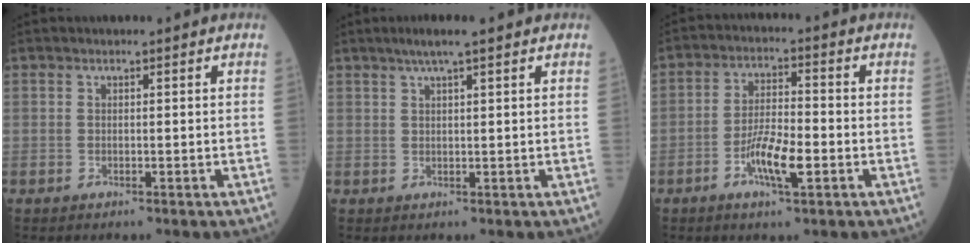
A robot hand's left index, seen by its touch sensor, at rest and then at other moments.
{"total": 4.2, "force": [2.9, 0.2, 3.1], "torque": [-0.056, 0.017, 0.050]}
{"total": 6.8, "force": [-2.8, 1.4, 6.0], "torque": [-0.116, -0.002, -0.053]}